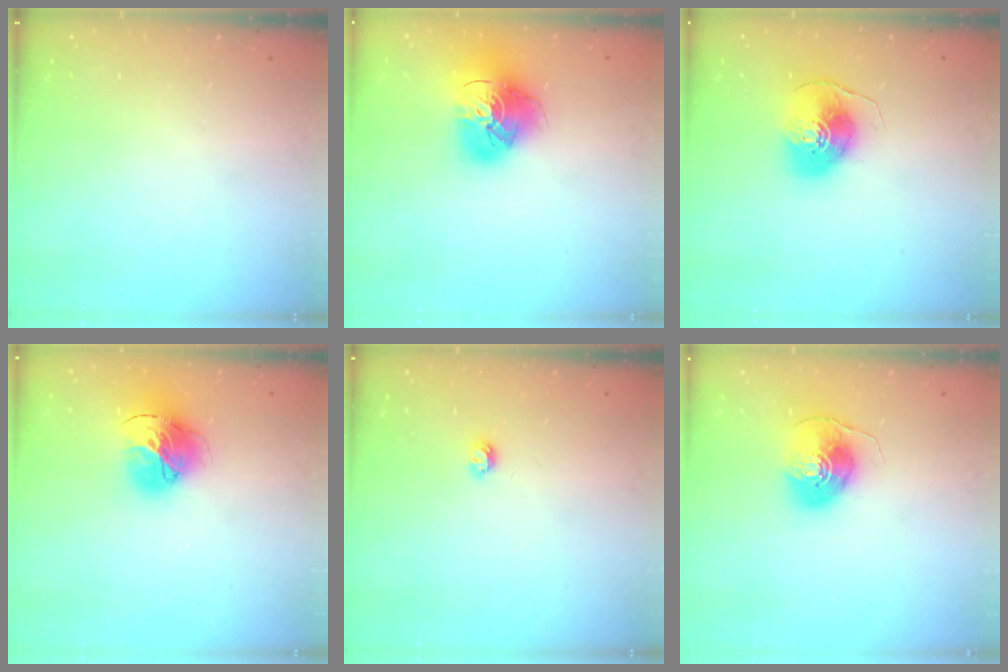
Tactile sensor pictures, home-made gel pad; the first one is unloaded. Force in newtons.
{"total": 17.6, "press": 17.5, "slide": 1.7}
{"total": 9.9, "press": 9.8, "slide": 1.1}
{"total": 16.7, "press": 16.6, "slide": 1.8}
{"total": 3.4, "press": 3.4, "slide": 0.5}
{"total": 8.8, "press": 8.7, "slide": 1.0}